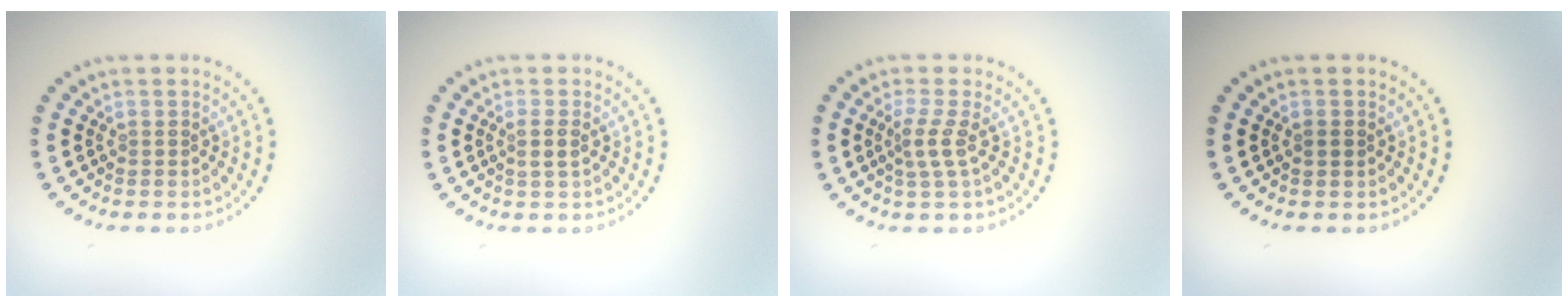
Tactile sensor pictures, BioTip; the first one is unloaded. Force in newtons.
{"total": 1.3, "press": 1.1, "slide": 0.7}
{"total": 2.0, "press": 1.3, "slide": 1.4}
{"total": 0.8, "press": 0.8, "slide": 0.0}